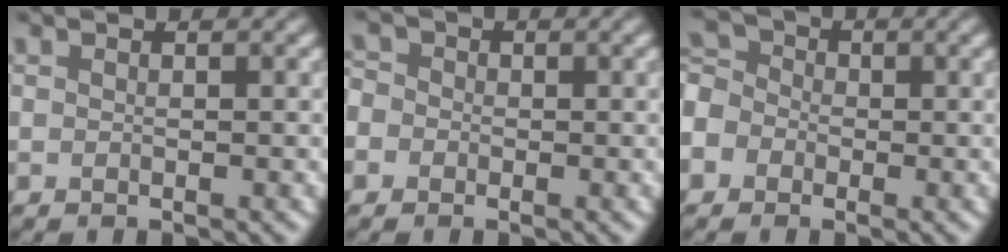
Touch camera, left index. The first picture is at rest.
{"total": 3.0, "force": [0.2, 2.8, 1.1], "torque": [-0.010, 0.026, -0.028]}
{"total": 5.8, "force": [-2.2, 4.9, 2.1], "torque": [-0.061, 0.012, -0.058]}